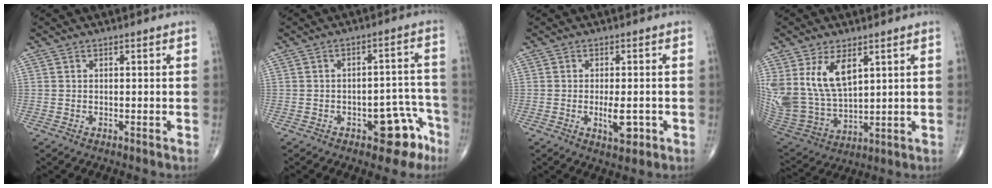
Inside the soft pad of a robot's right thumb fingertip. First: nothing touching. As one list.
[{"total": 8.4, "force": [-4.8, 4.2, 5.5], "torque": [-0.032, 0.047, -0.056]}, {"total": 4.8, "force": [-1.3, 1.9, 4.3], "torque": [-0.062, -0.005, -0.015]}, {"total": 15.4, "force": [6.2, 8.6, 11.2], "torque": [-0.214, -0.028, 0.141]}]